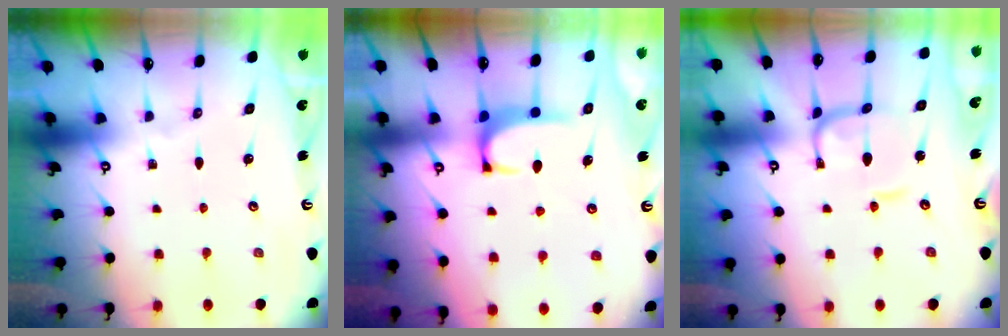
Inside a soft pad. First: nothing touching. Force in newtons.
{"total": 0.6, "press": 0.4, "slide": 0.5}
{"total": 1.2, "press": 1.2, "slide": 0.4}